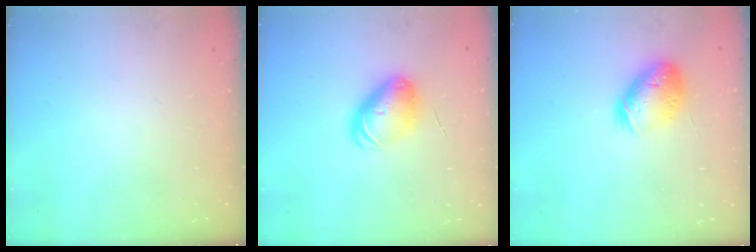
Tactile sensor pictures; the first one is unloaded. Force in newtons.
{"total": 8.9, "press": 8.7, "slide": 1.8}
{"total": 13.9, "press": 13.8, "slide": 2.2}